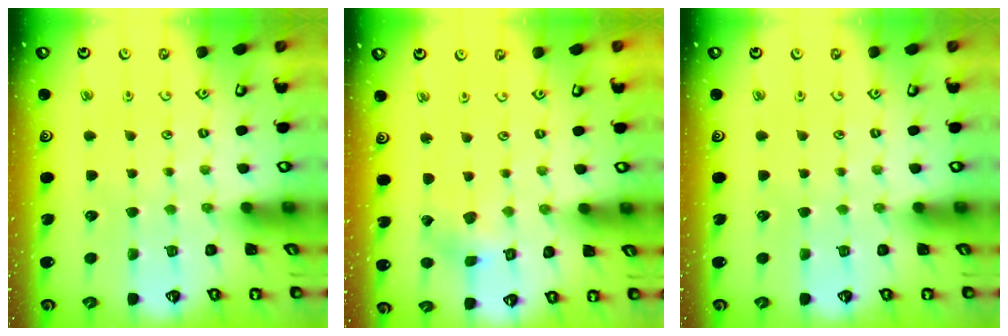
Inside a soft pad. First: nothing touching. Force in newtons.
{"total": 2.0, "press": 2.0, "slide": 0.3}
{"total": 0.0}